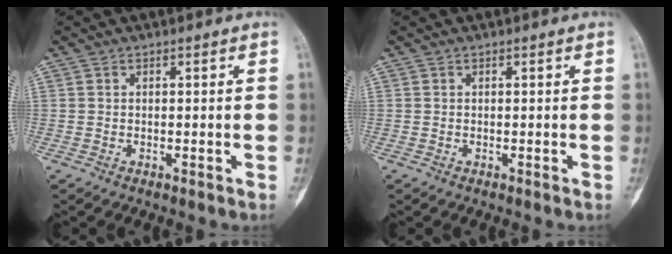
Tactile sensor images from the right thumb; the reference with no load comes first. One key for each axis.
{"total": 0.0}